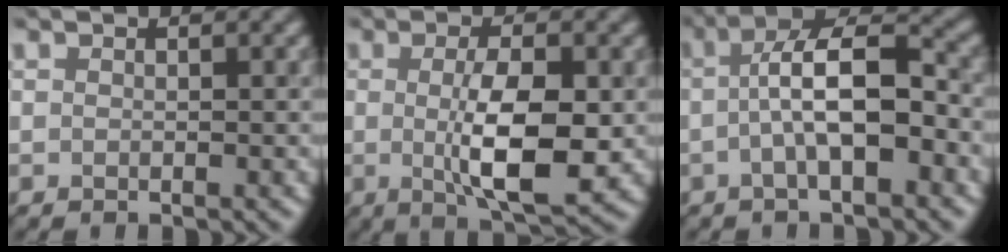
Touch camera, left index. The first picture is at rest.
{"total": 7.0, "force": [-0.3, 2.1, 6.7], "torque": [-0.113, -0.007, -0.002]}
{"total": 6.4, "force": [-0.8, 2.1, 6.0], "torque": [-0.100, 0.015, -0.021]}